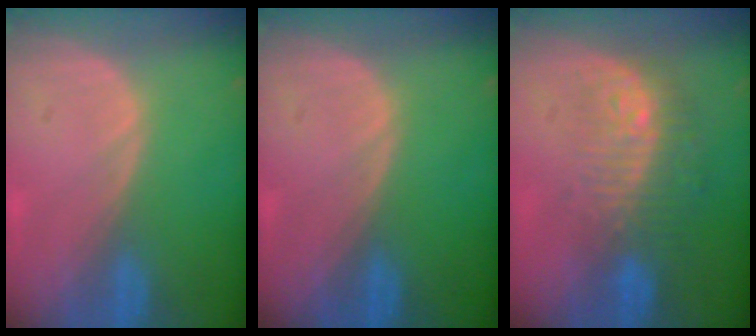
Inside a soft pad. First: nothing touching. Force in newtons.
{"total": 0.0}
{"total": 9.7, "press": 8.4, "slide": 5.0}